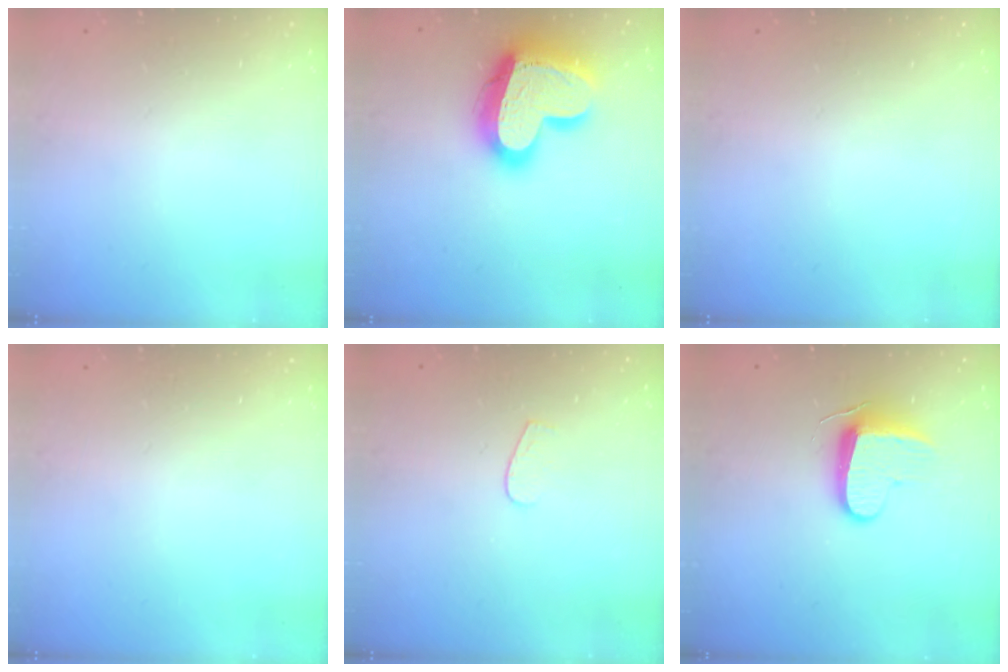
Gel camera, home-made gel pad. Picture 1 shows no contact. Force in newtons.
{"total": 22.7, "press": 22.6, "slide": 1.9}
{"total": 0.0}
{"total": 0.0}
{"total": 3.3, "press": 3.3, "slide": 0.2}
{"total": 8.9, "press": 8.9, "slide": 0.8}